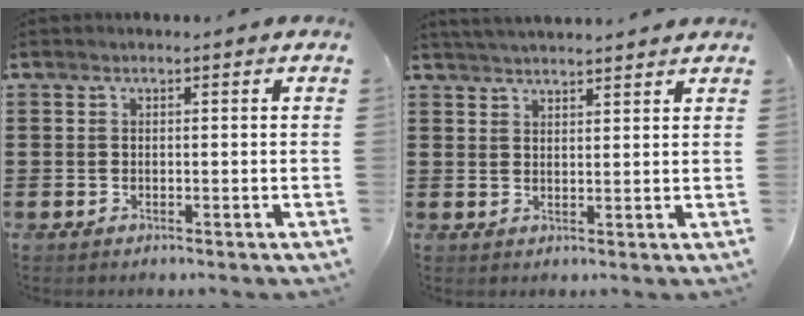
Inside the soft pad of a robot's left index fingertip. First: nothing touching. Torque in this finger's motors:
{"motor_torque": [1.03, -1.11, 0.17, 0.04]}